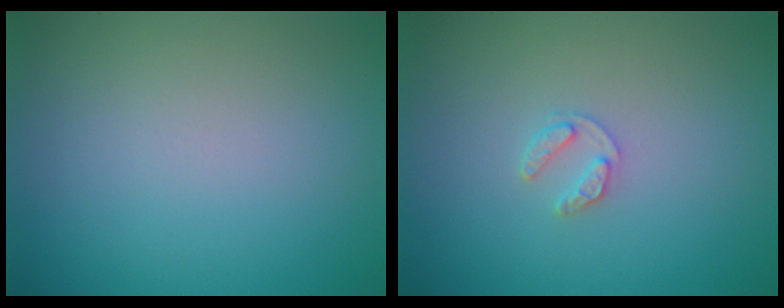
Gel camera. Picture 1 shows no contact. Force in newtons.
{"total": 1.3, "press": 1.3, "slide": 0.2}